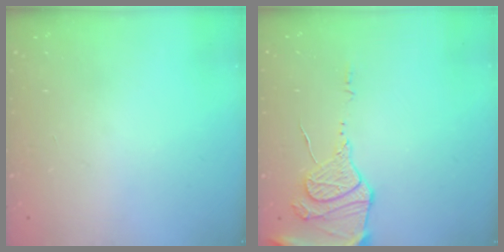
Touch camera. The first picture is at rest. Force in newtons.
{"total": 12.5, "press": 12.4, "slide": 1.1}